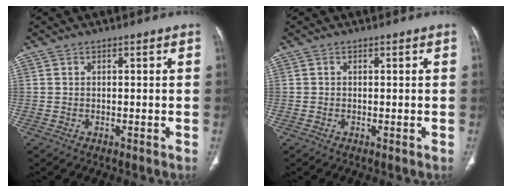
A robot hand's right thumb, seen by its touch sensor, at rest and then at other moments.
{"total": 0.0}